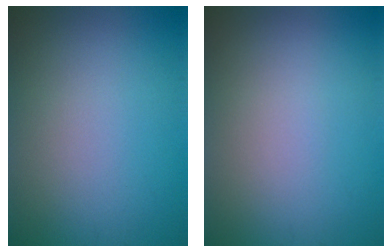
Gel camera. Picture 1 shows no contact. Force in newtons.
{"total": 0.0}